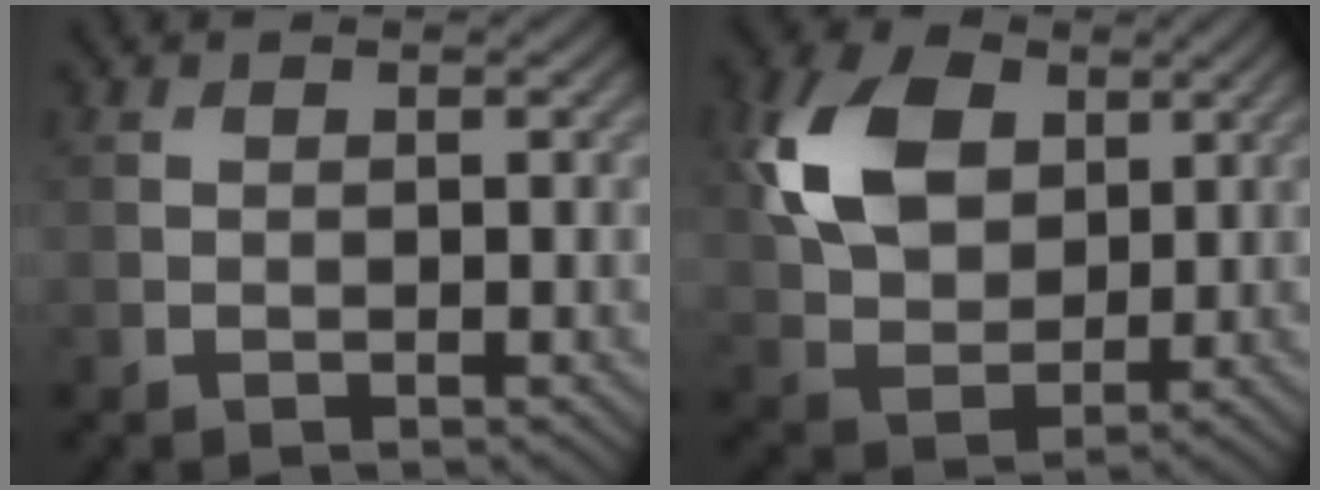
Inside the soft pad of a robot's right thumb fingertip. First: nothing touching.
{"total": 10.4, "force": [3.2, 7.1, 6.9], "torque": [-0.173, 0.012, 0.057]}